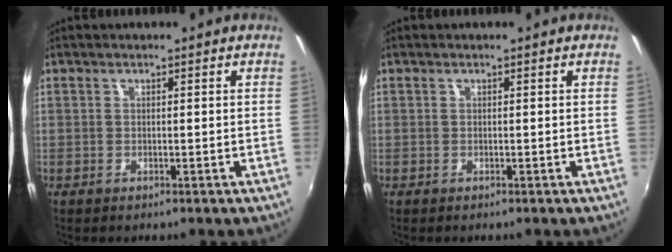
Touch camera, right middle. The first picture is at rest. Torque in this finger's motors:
{"motor_torque": [-0.26, 0.08, 0.05, -0.01]}